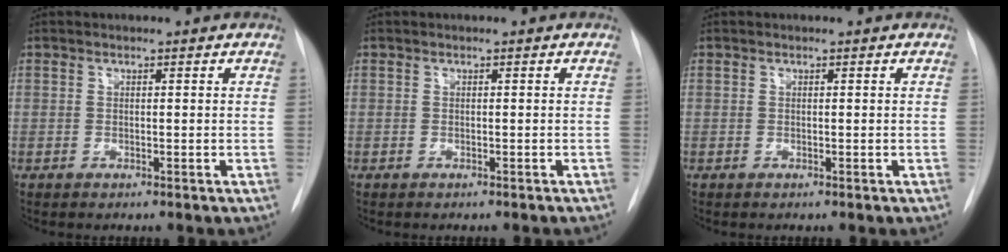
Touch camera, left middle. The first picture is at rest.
{"total": 1.0, "force": [-1.0, 0.1, 0.4], "torque": [-0.007, 0.000, -0.013]}
{"total": 0.0}